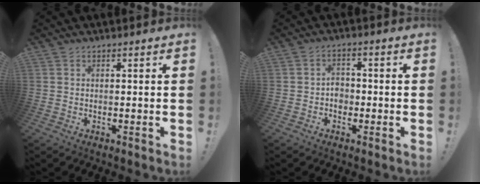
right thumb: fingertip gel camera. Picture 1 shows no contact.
{"total": 3.9, "force": [-1.3, 3.2, 1.9], "torque": [-0.027, 0.007, -0.025]}